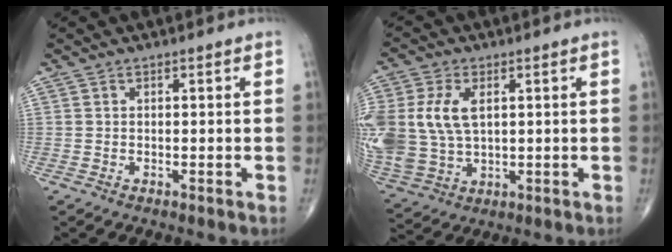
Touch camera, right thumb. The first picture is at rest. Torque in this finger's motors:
{"motor_torque": [-0.33, 1.46, 1.60, 0.57, 0.26]}